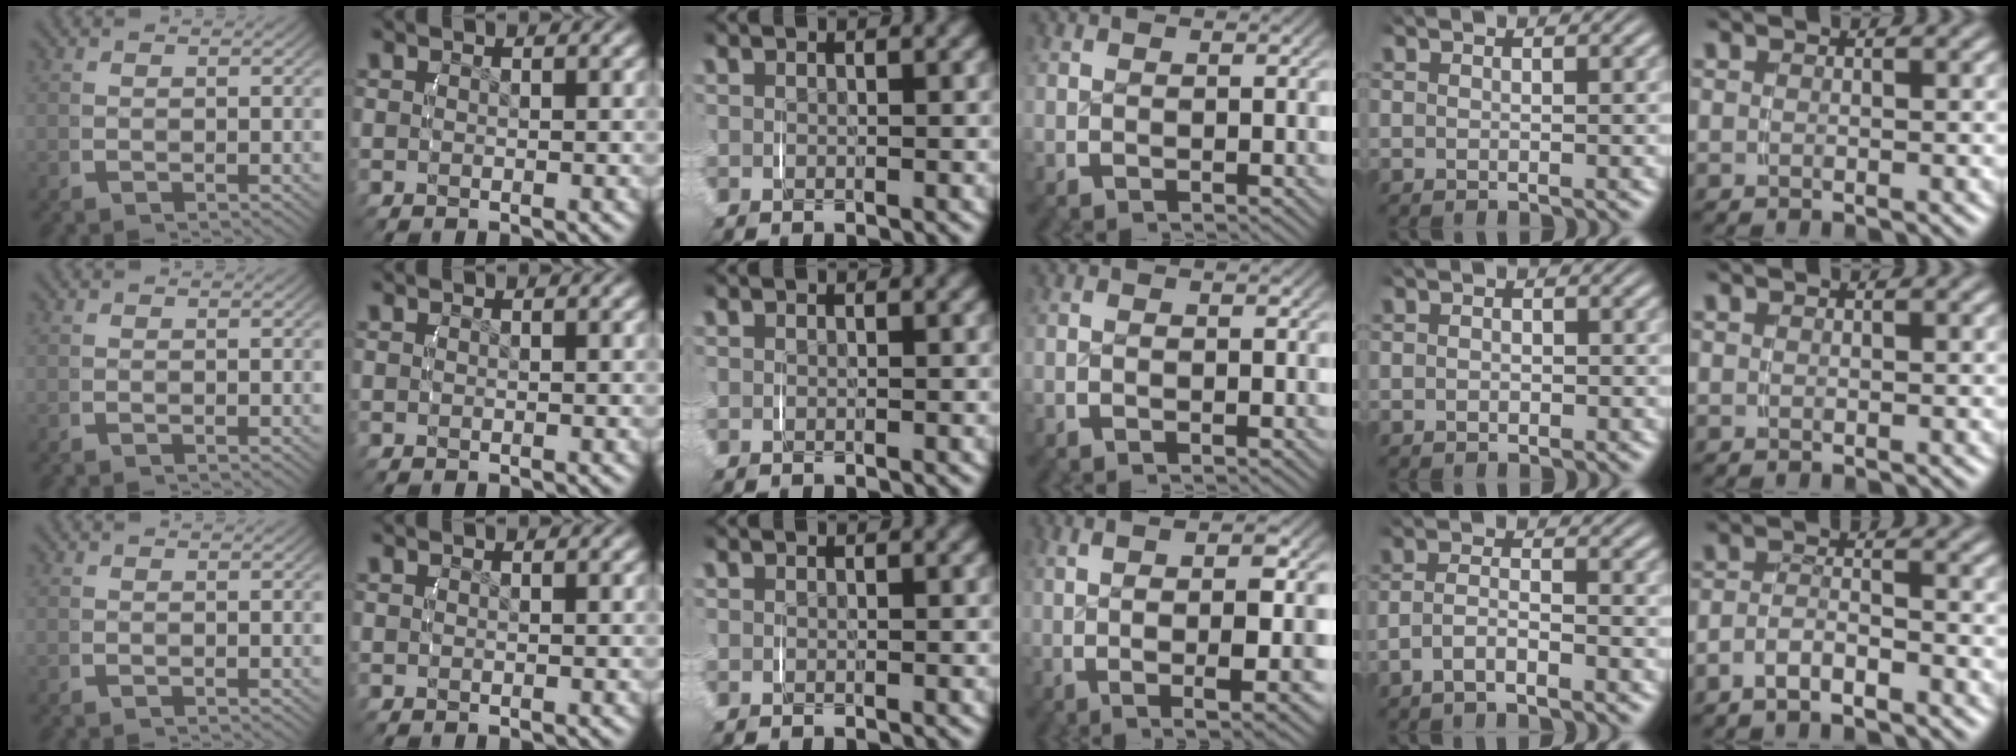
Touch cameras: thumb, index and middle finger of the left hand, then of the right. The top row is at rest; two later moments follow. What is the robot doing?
{"motion": "lift_and_place", "object": "scarf"}